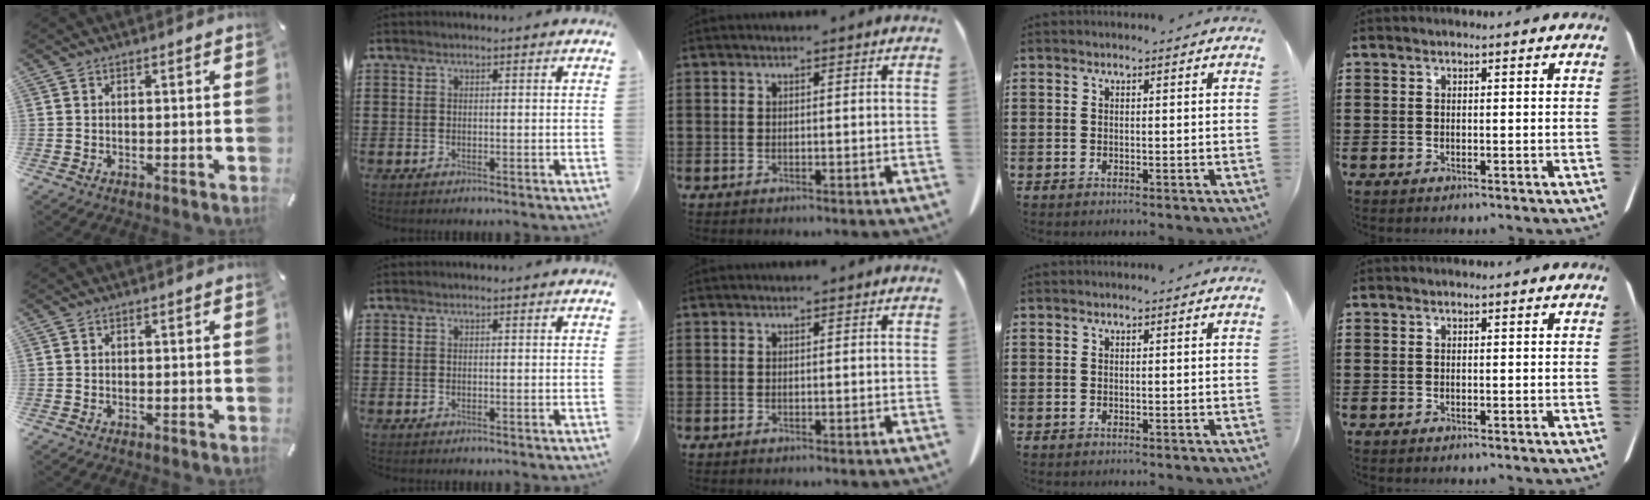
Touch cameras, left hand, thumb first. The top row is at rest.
{}